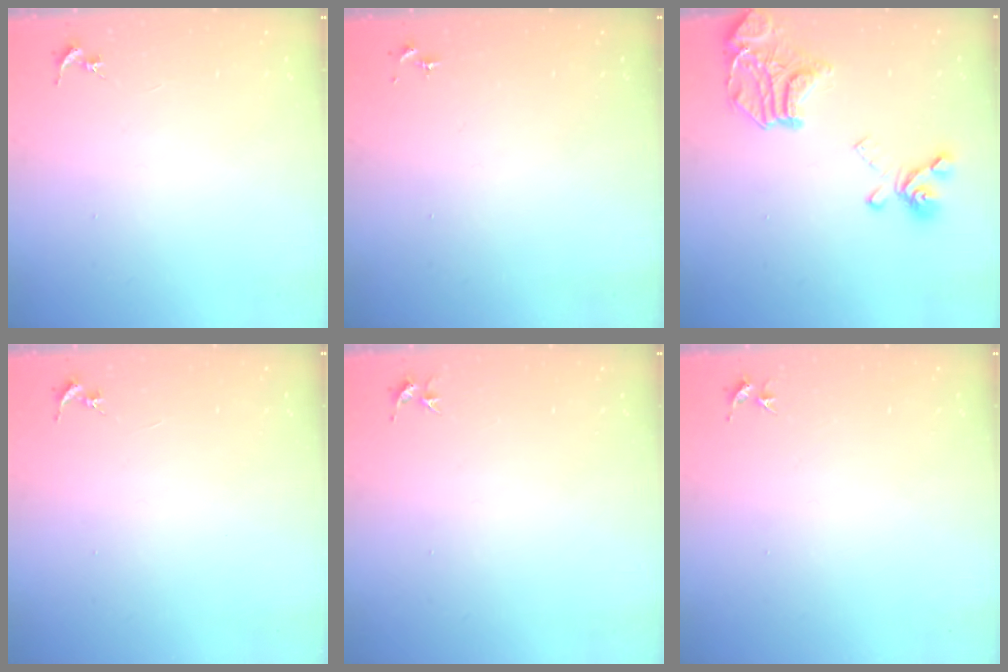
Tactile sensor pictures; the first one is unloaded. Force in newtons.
{"total": 0.0}
{"total": 18.3, "press": 18.1, "slide": 2.4}
{"total": 0.0}
{"total": 3.4, "press": 3.4, "slide": 0.4}
{"total": 3.3, "press": 3.3, "slide": 0.4}